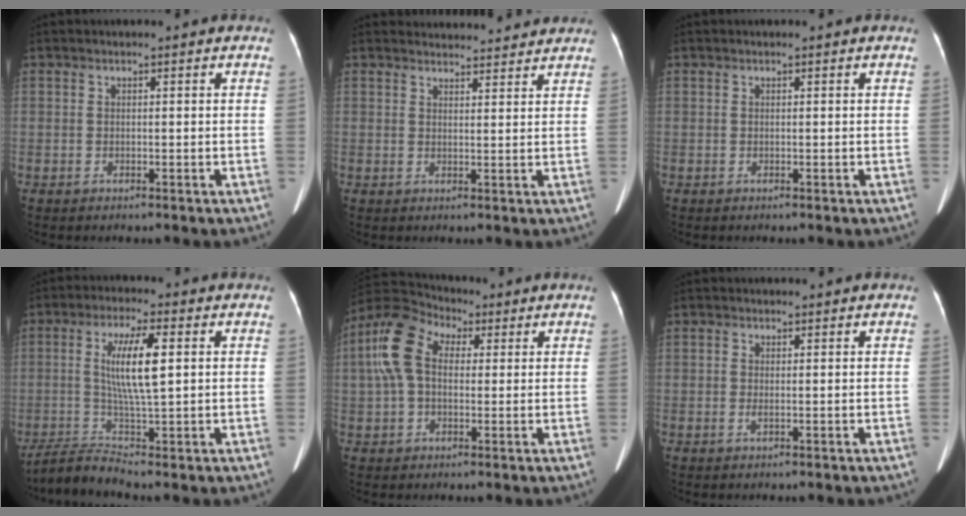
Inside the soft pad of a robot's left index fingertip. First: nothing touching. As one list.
[{"total": 7.9, "force": [7.8, 1.1, 0.9], "torque": [0.000, 0.004, 0.087]}, {"total": 0.0}, {"total": 9.6, "force": [-0.8, 0.5, 9.5], "torque": [-0.199, 0.003, -0.007]}, {"total": 9.6, "force": [2.2, 5.7, 7.4], "torque": [-0.182, 0.044, 0.044]}, {"total": 0.8, "force": [-0.1, 0.2, 0.8], "torque": [-0.018, -0.005, 0.001]}]